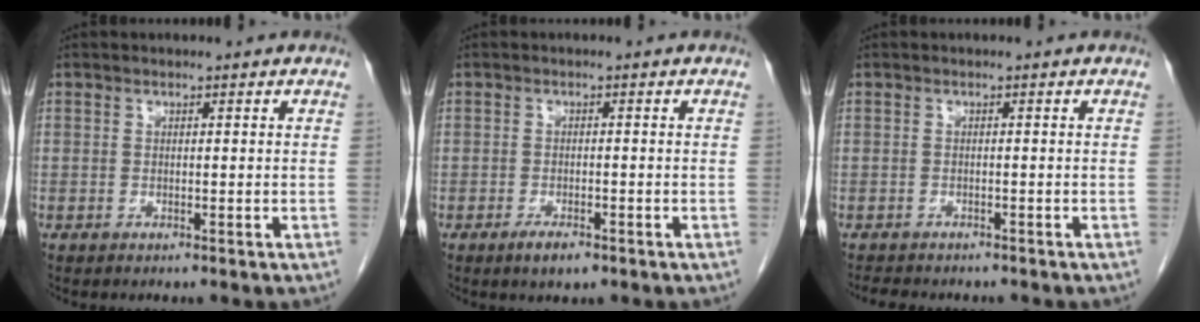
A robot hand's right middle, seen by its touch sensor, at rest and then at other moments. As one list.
[{"total": 2.7, "force": [-1.8, 0.9, 1.9], "torque": [-0.039, -0.003, -0.027]}, {"total": 5.6, "force": [-4.8, 1.9, 2.1], "torque": [-0.035, -0.006, -0.063]}]